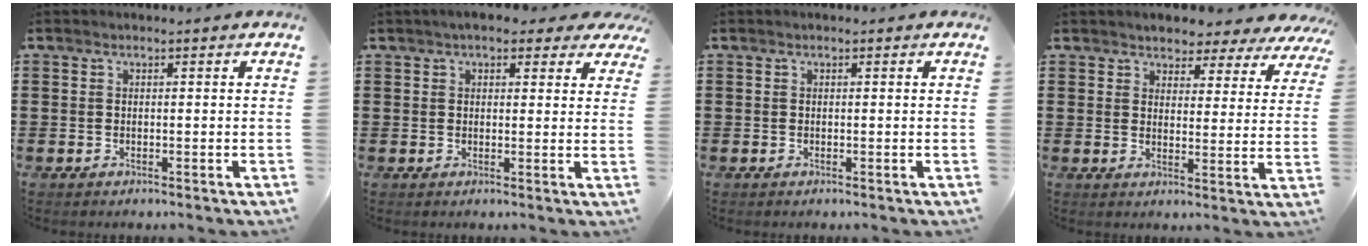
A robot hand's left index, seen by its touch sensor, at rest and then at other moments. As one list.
[{"total": 4.1, "force": [3.2, 1.5, 2.0], "torque": [-0.043, 0.003, 0.055]}, {"total": 0.0}, {"total": 3.6, "force": [3.4, 1.1, 0.0], "torque": [-0.017, -0.024, 0.054]}]